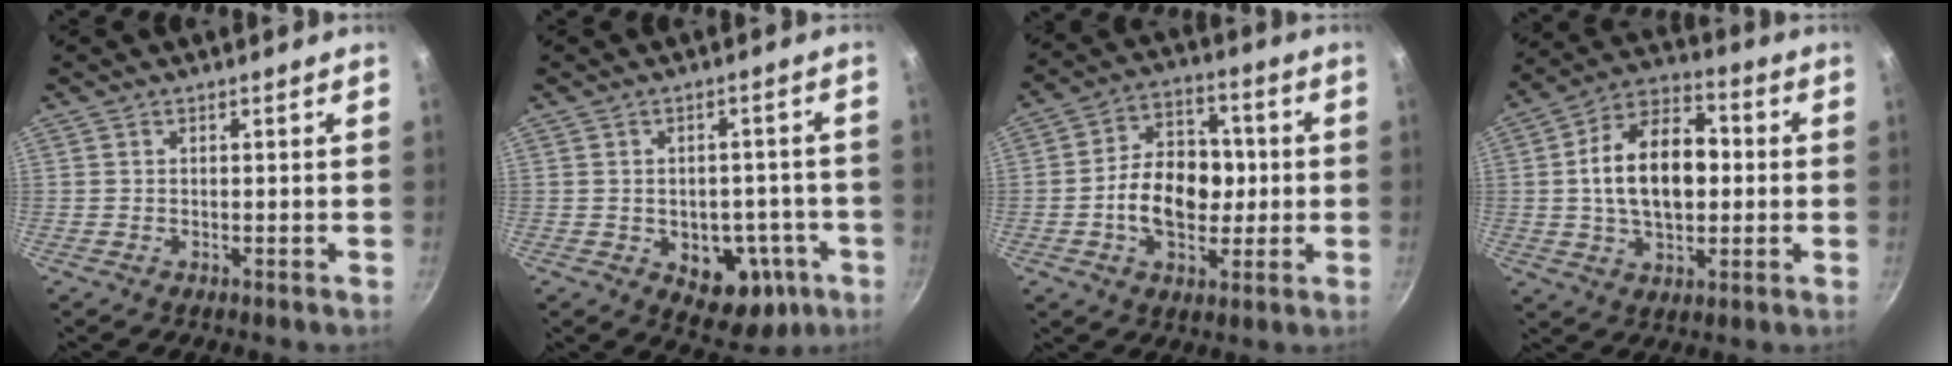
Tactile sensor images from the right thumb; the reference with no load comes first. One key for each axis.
{"total": 12.1, "fx": -3.8, "fy": 8.4, "fz": 7.8, "tx": -0.052, "ty": 0.011, "tz": -0.037}
{"total": 14.0, "fx": -1.1, "fy": 9.9, "fz": 9.9, "tx": -0.122, "ty": 0.024, "tz": -0.030}
{"total": 17.0, "fx": 0.6, "fy": 10.7, "fz": 13.2, "tx": -0.188, "ty": 0.028, "tz": -0.001}